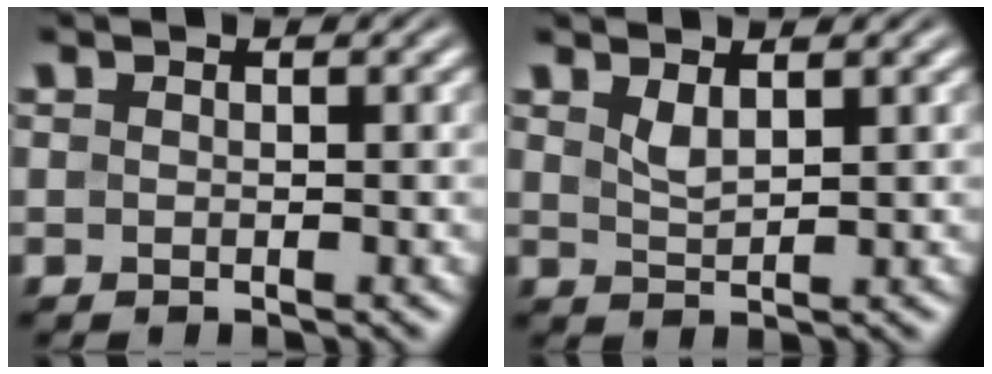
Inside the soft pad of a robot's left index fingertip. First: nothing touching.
{"total": 1.4, "force": [0.9, 0.4, 1.0], "torque": [-0.026, -0.002, 0.024]}